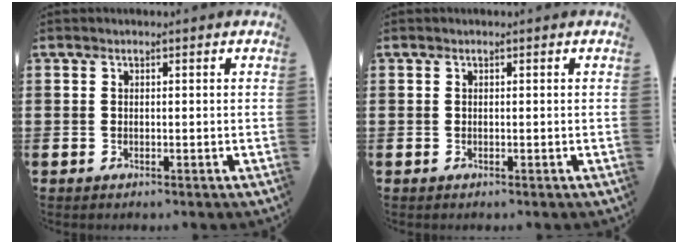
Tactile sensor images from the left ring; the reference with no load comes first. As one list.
[{"total": 0.0}]